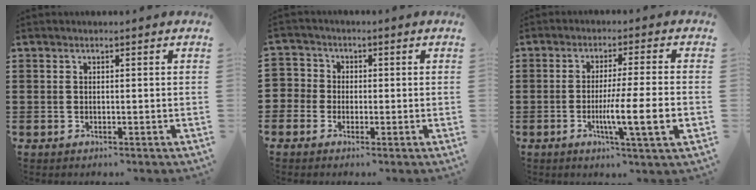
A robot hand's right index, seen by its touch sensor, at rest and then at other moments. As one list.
[{"total": 2.7, "force": [-1.0, 2.4, 0.1], "torque": [-0.017, 0.006, -0.026]}, {"total": 8.4, "force": [-2.1, -0.2, 8.1], "torque": [-0.141, -0.018, -0.037]}]